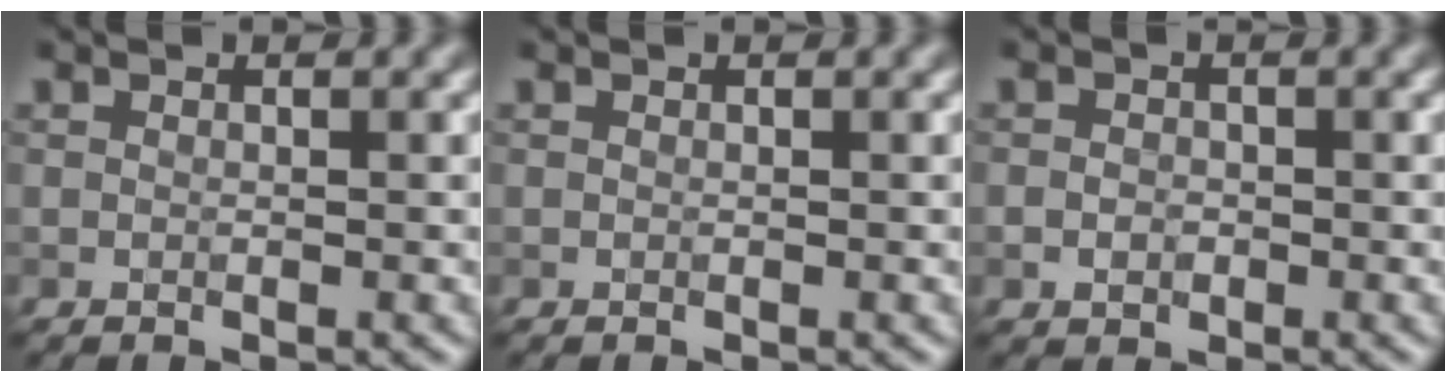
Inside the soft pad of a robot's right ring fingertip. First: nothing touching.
{"total": 0.0}
{"total": 1.3, "force": [-0.4, 1.1, 0.7], "torque": [-0.010, -0.002, -0.008]}